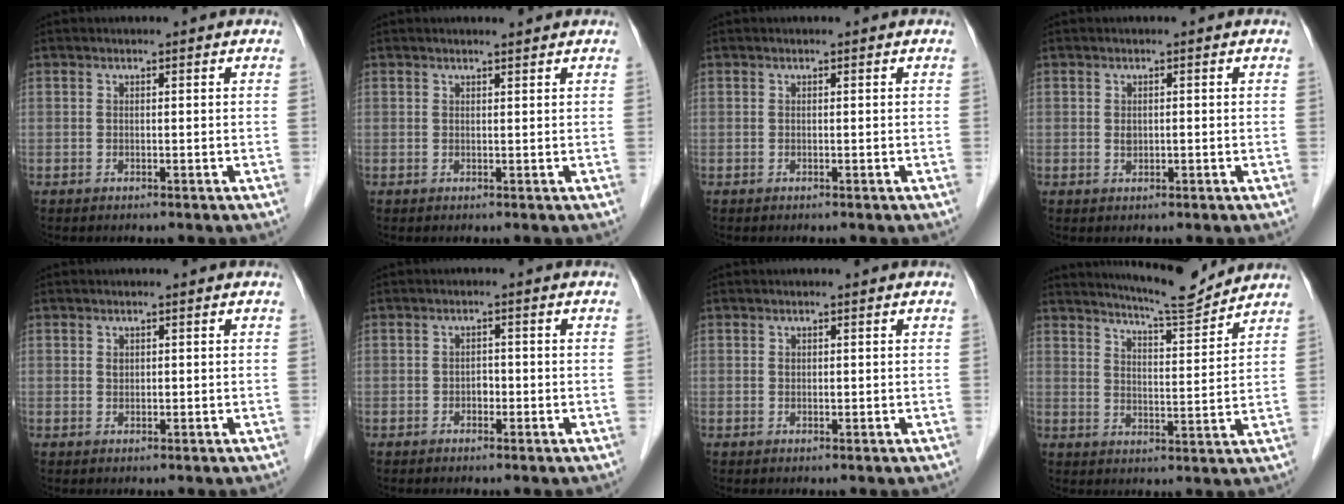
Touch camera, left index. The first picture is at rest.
{"total": 1.3, "force": [1.2, -0.1, 0.5], "torque": [-0.010, 0.002, 0.021]}
{"total": 0.0}
{"total": 0.9, "force": [0.0, 0.6, 0.6], "torque": [-0.012, -0.001, 0.000]}
{"total": 0.8, "force": [0.3, 0.6, 0.4], "torque": [-0.005, 0.000, 0.005]}
{"total": 1.3, "force": [-0.6, 0.9, 0.8], "torque": [-0.010, 0.003, -0.011]}
{"total": 0.6, "force": [0.1, 0.4, 0.3], "torque": [-0.003, -0.001, 0.002]}
{"total": 9.5, "force": [9.2, -0.2, 2.5], "torque": [-0.050, -0.009, 0.137]}